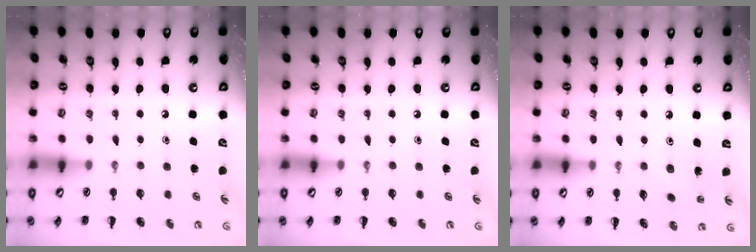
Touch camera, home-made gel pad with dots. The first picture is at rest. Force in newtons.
{"total": 0.0}
{"total": 2.5, "press": 2.4, "slide": 0.8}